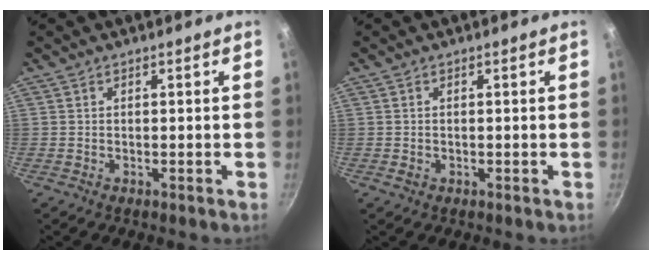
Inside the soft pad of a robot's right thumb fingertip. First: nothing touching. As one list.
[{"total": 0.8, "force": [-0.2, 0.6, 0.5], "torque": [-0.007, 0.000, -0.003]}]